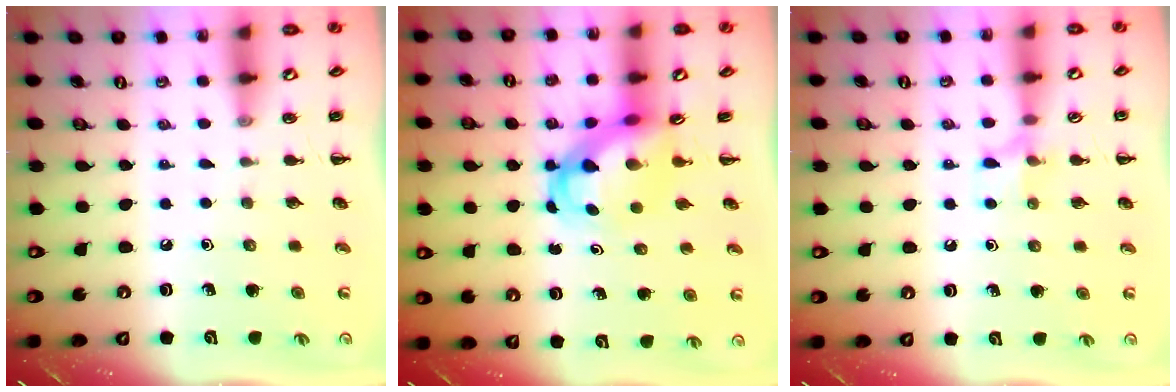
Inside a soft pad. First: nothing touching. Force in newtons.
{"total": 4.3, "press": 4.1, "slide": 1.1}
{"total": 6.6, "press": 6.5, "slide": 1.1}